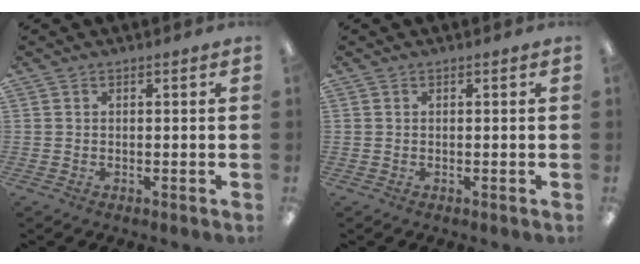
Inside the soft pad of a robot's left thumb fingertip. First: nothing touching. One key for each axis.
{"total": 0.0}